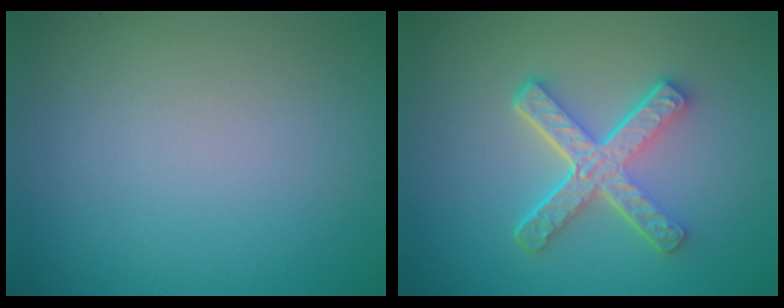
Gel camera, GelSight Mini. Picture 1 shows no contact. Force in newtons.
{"total": 5.3, "press": 3.7, "slide": 3.9}